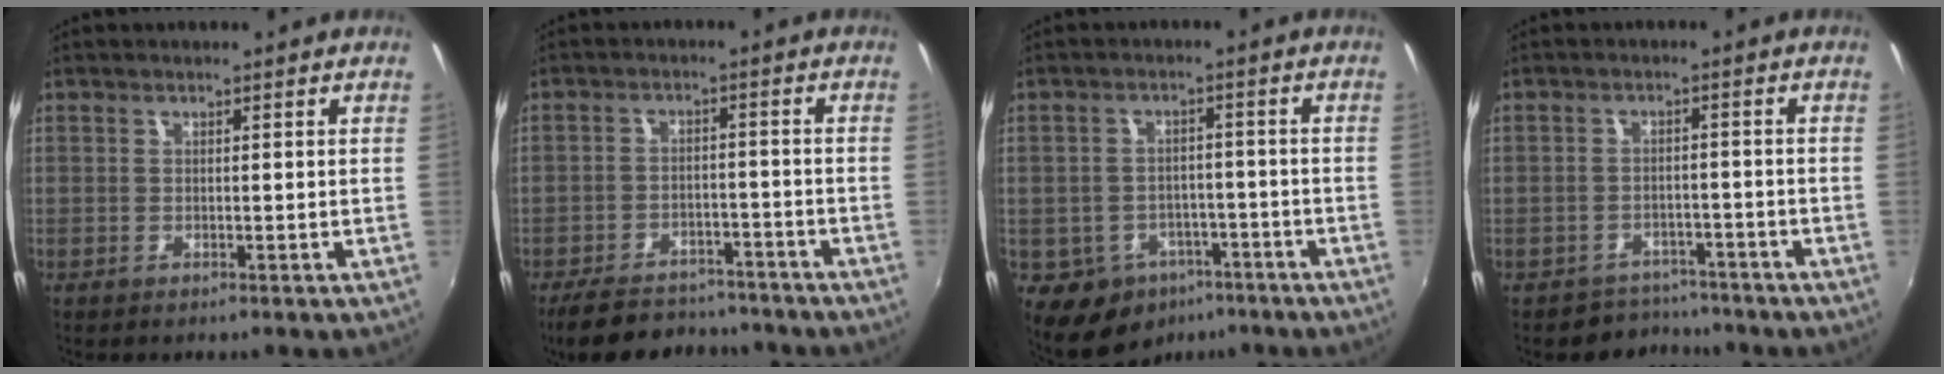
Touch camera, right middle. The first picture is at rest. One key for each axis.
{"total": 14.1, "fx": -11.8, "fy": 5.4, "fz": 5.4, "tx": -0.126, "ty": 0.000, "tz": -0.167}
{"total": 9.7, "fx": -5.6, "fy": 7.4, "fz": 2.9, "tx": -0.075, "ty": 0.012, "tz": -0.063}
{"total": 5.3, "fx": -4.6, "fy": 2.8, "fz": -0.3, "tx": -0.003, "ty": 0.014, "tz": -0.070}